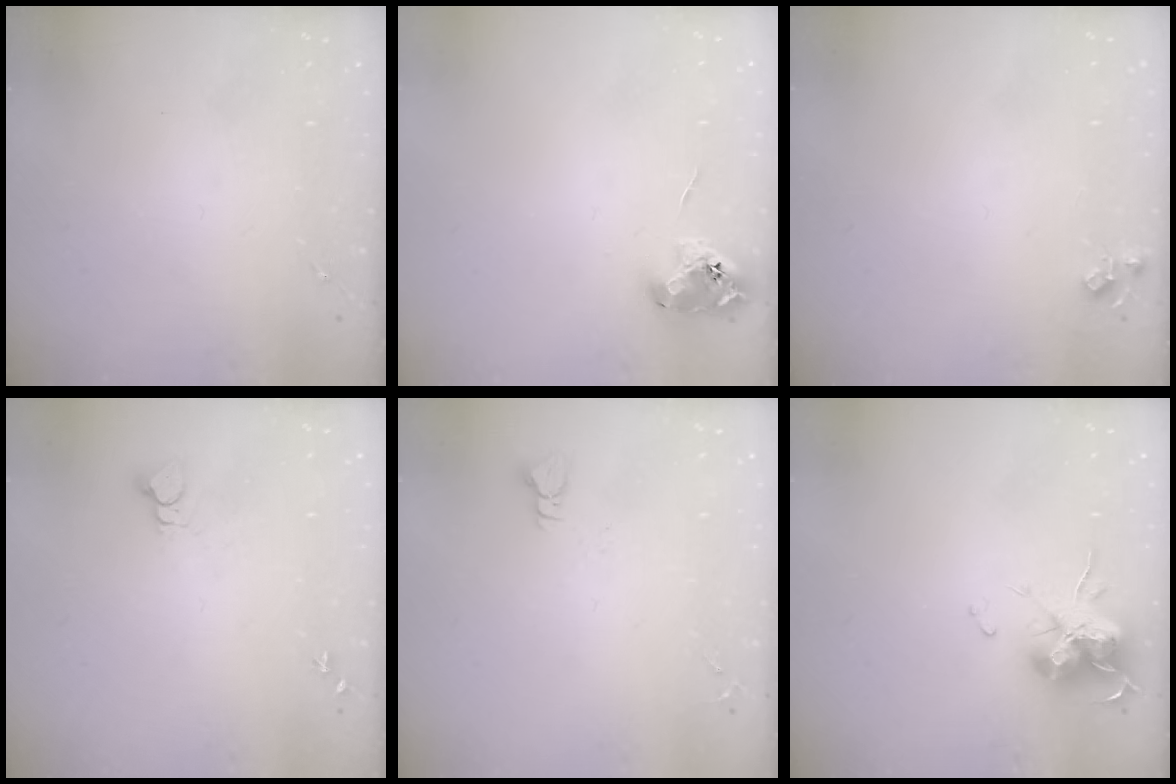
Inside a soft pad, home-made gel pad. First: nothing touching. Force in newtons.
{"total": 8.7, "press": 8.6, "slide": 0.8}
{"total": 5.1, "press": 5.1, "slide": 0.7}
{"total": 3.9, "press": 3.9, "slide": 0.2}
{"total": 2.9, "press": 2.9, "slide": 0.3}
{"total": 15.2, "press": 15.1, "slide": 2.0}